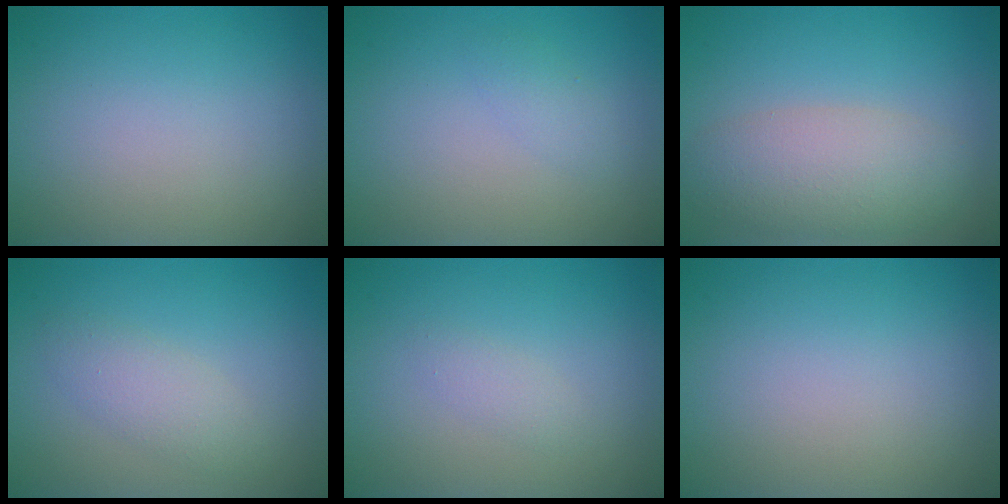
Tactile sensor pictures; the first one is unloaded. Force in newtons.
{"total": 1.1, "press": 1.1, "slide": 0.0}
{"total": 5.0, "press": 5.0, "slide": 0.3}
{"total": 2.2, "press": 2.2, "slide": 0.2}
{"total": 1.0, "press": 1.0, "slide": 0.1}
{"total": 0.0}